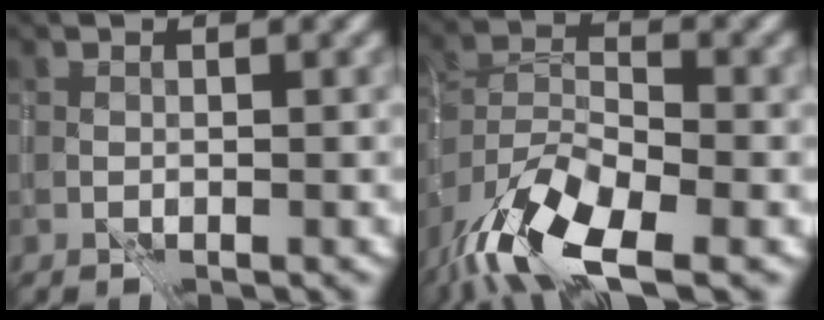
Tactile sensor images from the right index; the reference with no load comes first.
{"total": 10.0, "force": [-6.5, 3.4, 6.8], "torque": [-0.121, -0.005, -0.128]}